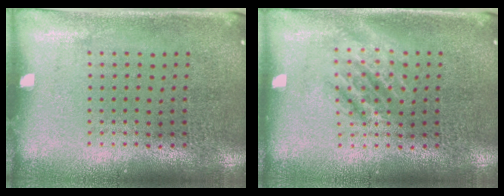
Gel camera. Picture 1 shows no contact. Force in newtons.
{"total": 1.1, "press": 1.1, "slide": 0.2}